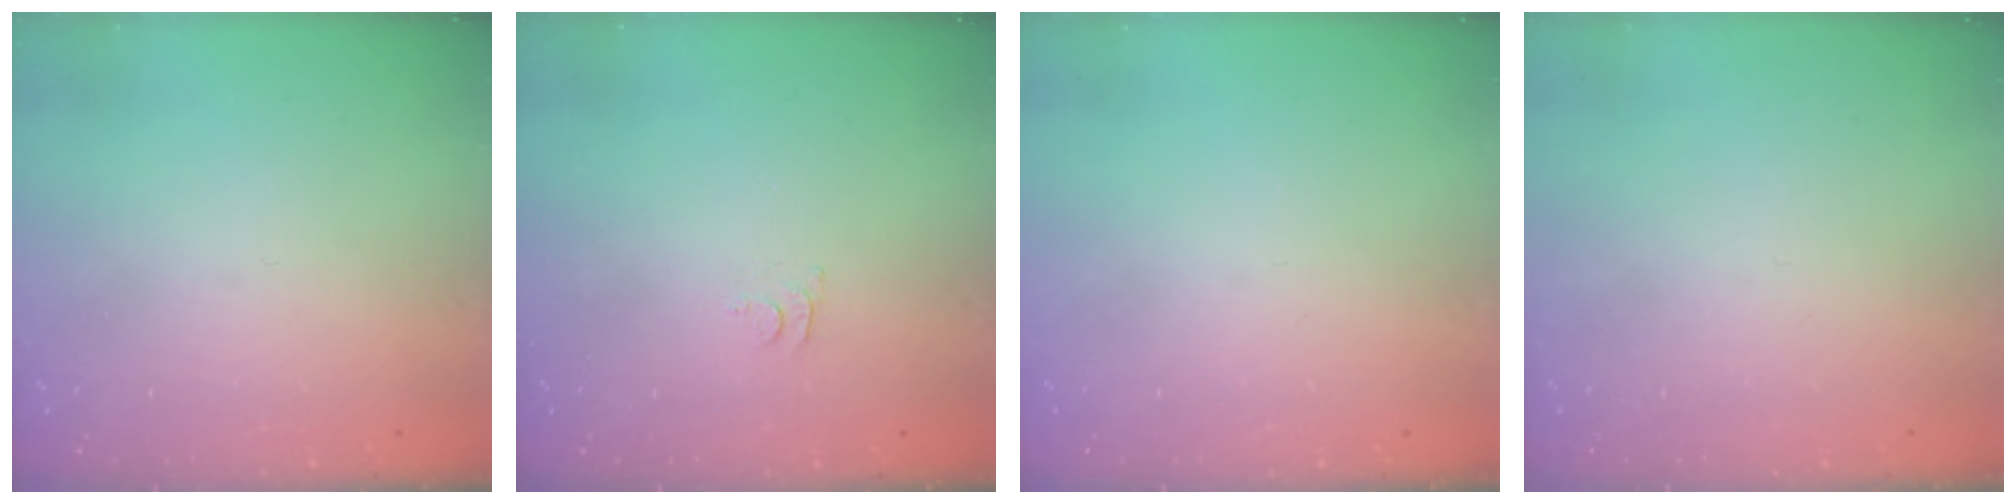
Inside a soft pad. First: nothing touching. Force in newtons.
{"total": 4.4, "press": 4.4, "slide": 0.4}
{"total": 0.0}
{"total": 1.5, "press": 1.5, "slide": 0.1}